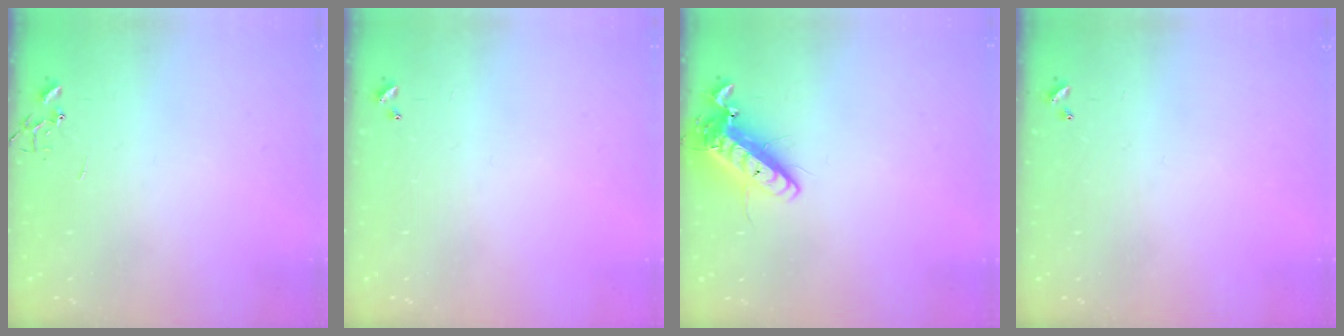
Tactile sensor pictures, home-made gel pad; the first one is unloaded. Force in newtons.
{"total": 0.0}
{"total": 14.3, "press": 14.1, "slide": 2.6}
{"total": 0.0}